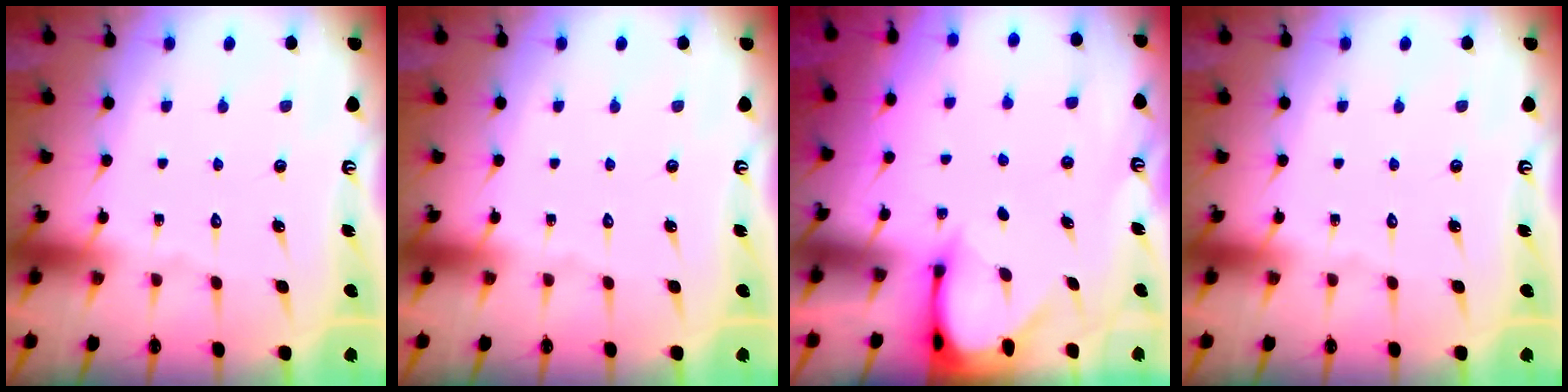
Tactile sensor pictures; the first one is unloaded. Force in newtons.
{"total": 0.0}
{"total": 2.9, "press": 2.9, "slide": 0.3}
{"total": 0.0}